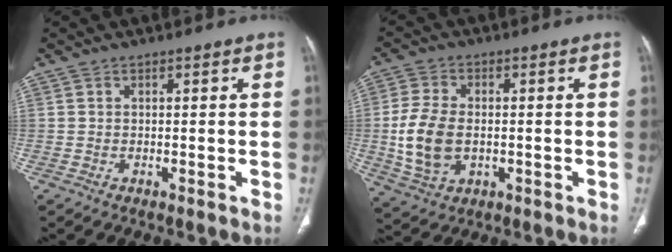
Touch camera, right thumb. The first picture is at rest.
{"total": 10.7, "force": [-0.8, 7.1, 8.1], "torque": [-0.162, 0.000, -0.010]}